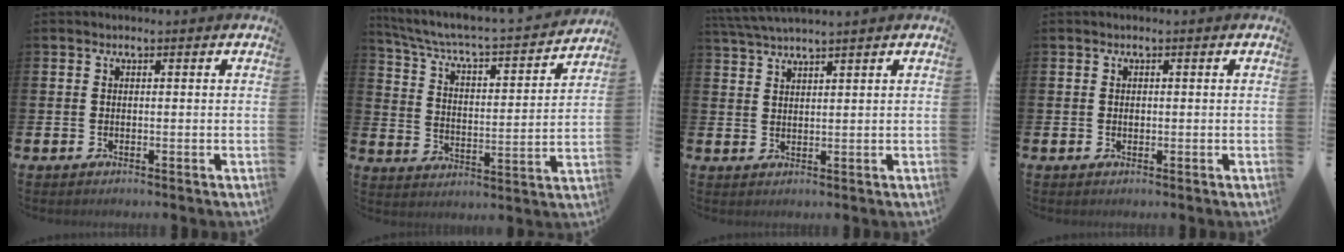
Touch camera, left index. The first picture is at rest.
{"total": 5.6, "force": [5.0, 0.9, 2.4], "torque": [-0.075, -0.046, 0.076]}
{"total": 3.0, "force": [2.9, -0.5, 0.7], "torque": [-0.027, -0.006, 0.055]}
{"total": 0.5, "force": [0.0, 0.4, 0.4], "torque": [-0.006, 0.004, -0.001]}